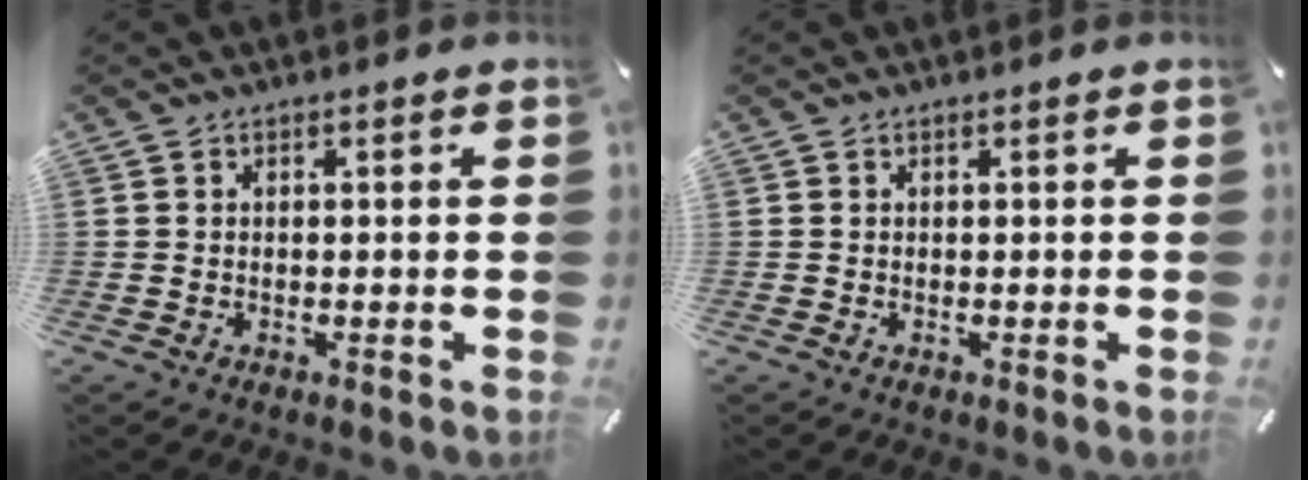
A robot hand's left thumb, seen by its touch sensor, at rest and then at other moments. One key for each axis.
{"total": 0.0}